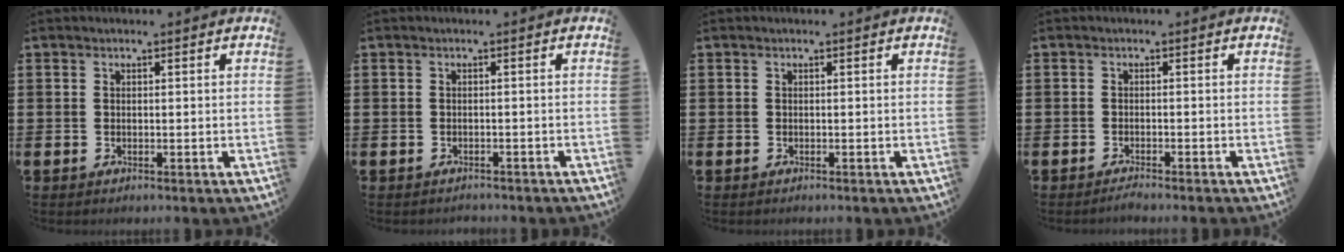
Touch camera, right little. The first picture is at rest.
{"total": 0.5, "force": [-0.5, 0.1, -0.1], "torque": [0.000, -0.002, -0.011]}
{"total": 0.0}
{"total": 0.9, "force": [-0.8, -0.1, 0.3], "torque": [-0.005, -0.002, -0.016]}